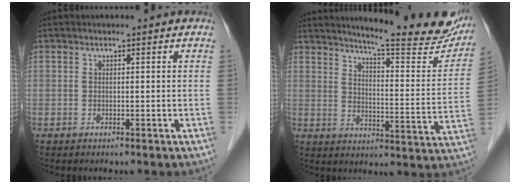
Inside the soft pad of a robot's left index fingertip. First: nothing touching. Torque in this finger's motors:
{"motor_torque": [0.19, -0.28, 0.16, 0.05]}